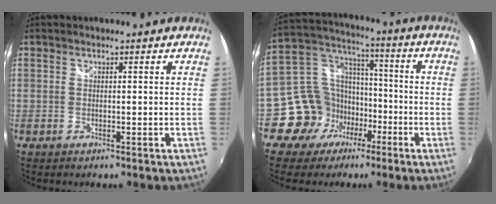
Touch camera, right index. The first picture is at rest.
{"total": 12.5, "force": [-5.8, 10.7, 2.7], "torque": [-0.066, 0.057, -0.089]}